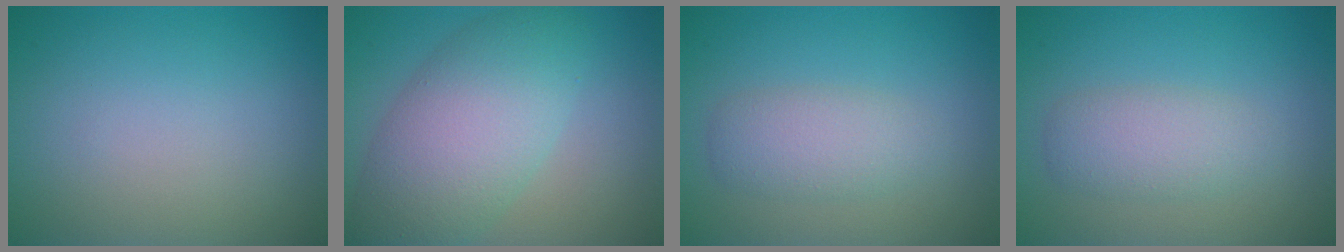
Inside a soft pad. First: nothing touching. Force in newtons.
{"total": 7.9, "press": 7.9, "slide": 0.1}
{"total": 3.0, "press": 3.0, "slide": 0.1}
{"total": 3.0, "press": 3.0, "slide": 0.1}